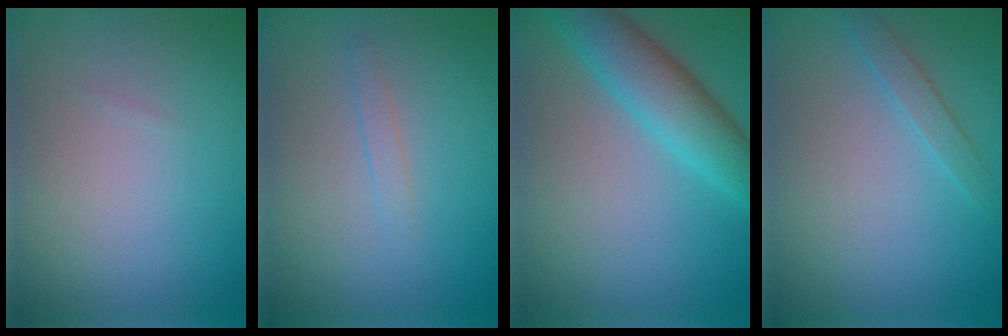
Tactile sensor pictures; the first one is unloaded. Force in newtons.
{"total": 0.8, "press": 0.8, "slide": 0.0}
{"total": 5.6, "press": 5.6, "slide": 0.2}
{"total": 1.4, "press": 1.4, "slide": 0.1}